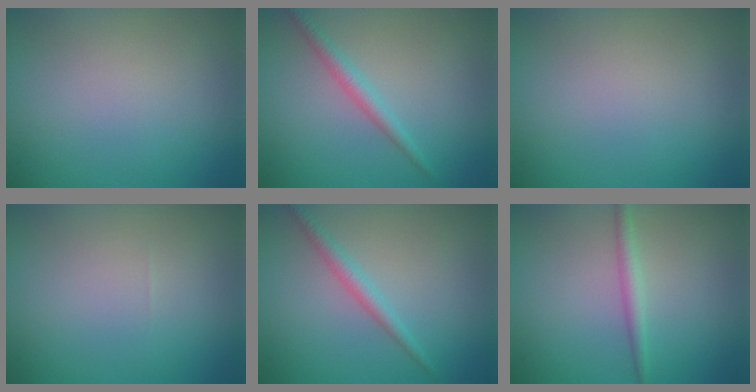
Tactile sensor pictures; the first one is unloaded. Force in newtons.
{"total": 1.8, "press": 1.8, "slide": 0.1}
{"total": 0.0}
{"total": 0.0}
{"total": 1.8, "press": 1.8, "slide": 0.1}
{"total": 1.7, "press": 1.7, "slide": 0.1}